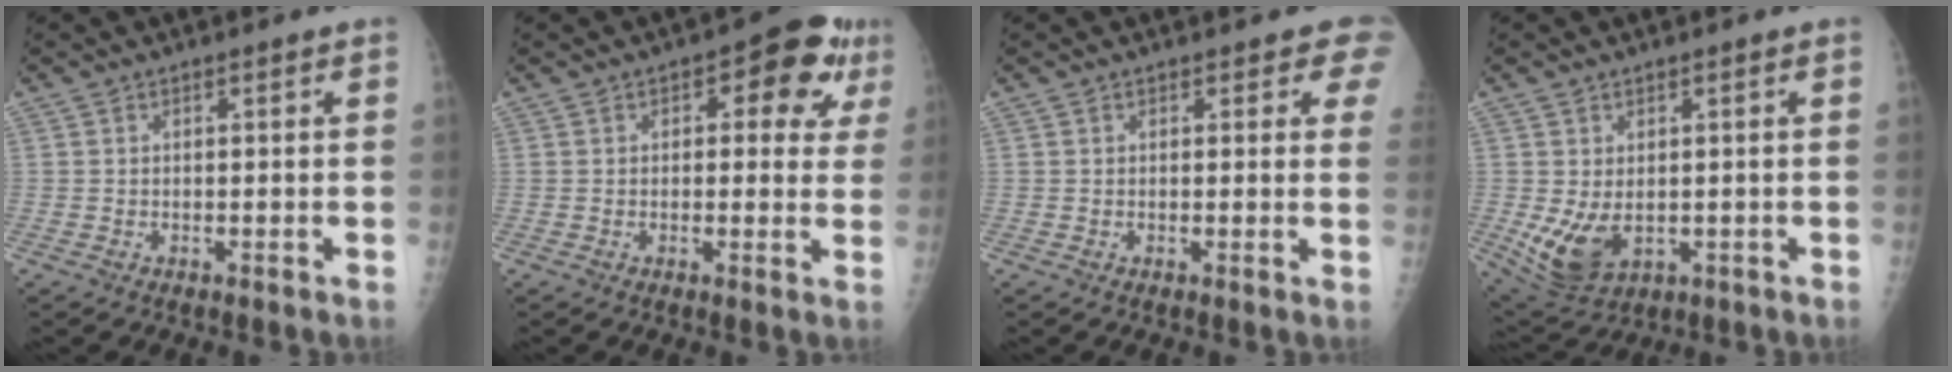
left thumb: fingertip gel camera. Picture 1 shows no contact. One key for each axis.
{"total": 10.1, "fx": 3.7, "fy": 5.1, "fz": 7.9, "tx": -0.052, "ty": 0.006, "tz": 0.036}
{"total": 4.1, "fx": 2.6, "fy": 1.7, "fz": 2.5, "tx": 0.004, "ty": -0.006, "tz": 0.020}
{"total": 8.0, "fx": -0.8, "fy": 5.1, "fz": 6.2, "tx": -0.109, "ty": -0.009, "tz": 0.004}